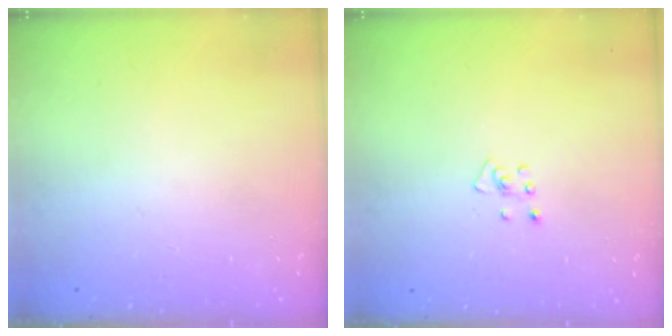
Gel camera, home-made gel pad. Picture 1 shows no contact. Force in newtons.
{"total": 3.6, "press": 3.6, "slide": 0.2}